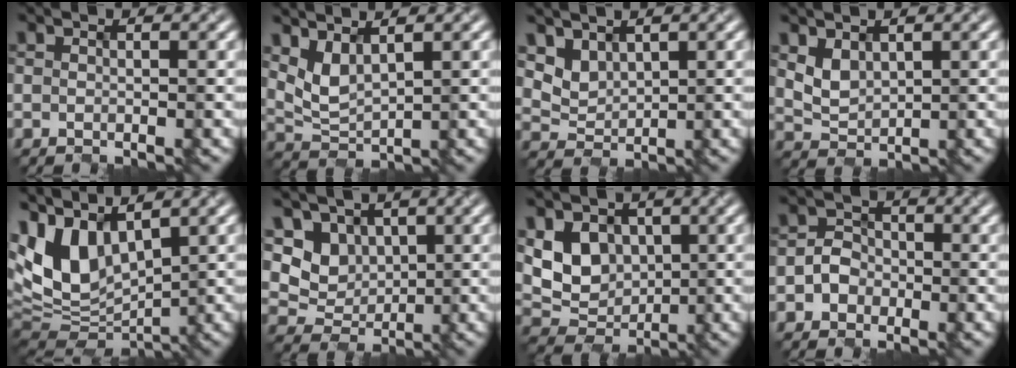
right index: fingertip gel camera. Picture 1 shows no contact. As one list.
[{"total": 2.7, "force": [1.5, 1.2, 1.9], "torque": [-0.051, -0.005, 0.037]}, {"total": 2.6, "force": [1.9, 1.5, 0.9], "torque": [-0.025, -0.002, 0.038]}, {"total": 2.2, "force": [1.0, 1.5, 1.2], "torque": [-0.029, -0.003, 0.024]}, {"total": 8.8, "force": [2.7, 5.1, 6.7], "torque": [-0.154, 0.001, 0.048]}, {"total": 4.7, "force": [1.5, 4.0, 2.1], "torque": [-0.045, 0.000, 0.024]}, {"total": 5.9, "force": [1.2, 4.7, 3.4], "torque": [-0.066, -0.006, 0.014]}, {"total": 2.6, "force": [-1.1, 2.2, 0.8], "torque": [-0.011, 0.004, -0.029]}]